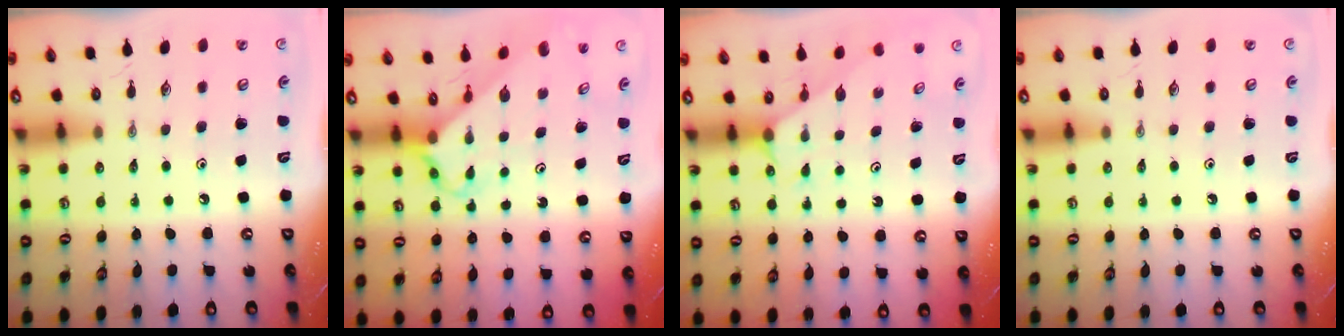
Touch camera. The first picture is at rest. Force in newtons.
{"total": 2.9, "press": 2.9, "slide": 0.2}
{"total": 2.0, "press": 2.0, "slide": 0.3}
{"total": 0.0}